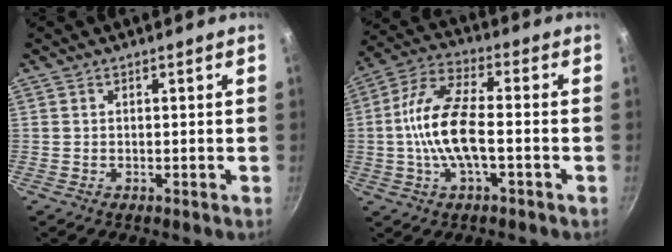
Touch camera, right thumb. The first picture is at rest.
{"total": 12.8, "force": [-2.0, 5.0, 11.6], "torque": [-0.226, 0.032, -0.053]}